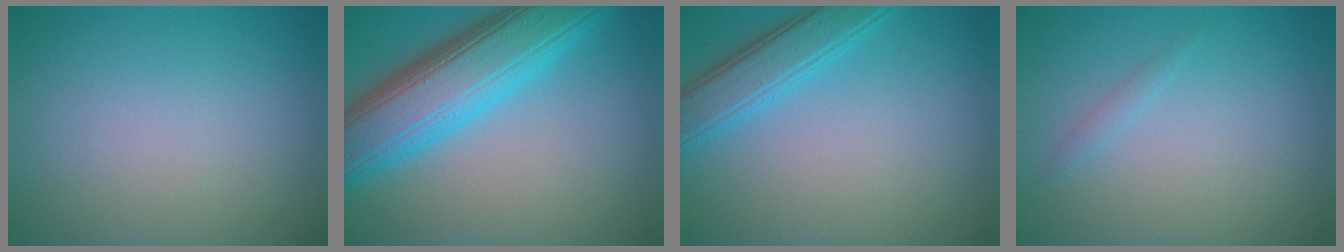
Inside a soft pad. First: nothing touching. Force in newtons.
{"total": 9.9, "press": 9.9, "slide": 0.2}
{"total": 3.8, "press": 3.8, "slide": 0.1}
{"total": 0.7, "press": 0.7, "slide": 0.0}